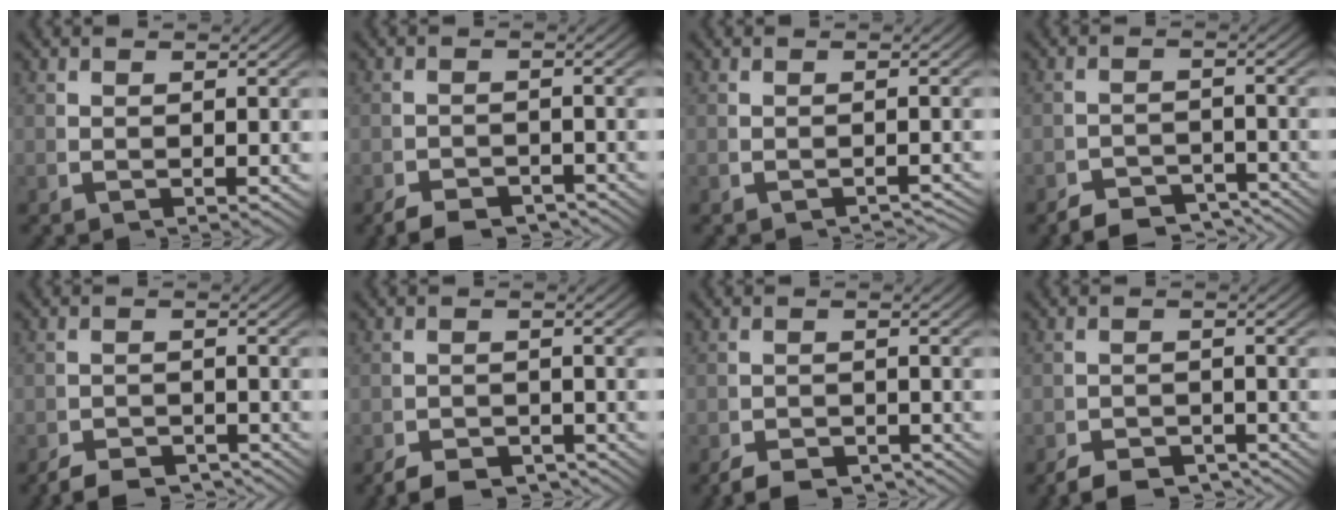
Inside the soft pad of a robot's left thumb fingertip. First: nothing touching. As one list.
[{"total": 3.2, "force": [-2.9, 1.1, 0.9], "torque": [-0.001, -0.012, -0.050]}, {"total": 3.5, "force": [-3.4, 0.6, 0.6], "torque": [-0.001, -0.003, -0.051]}, {"total": 5.0, "force": [-3.9, 2.4, 1.9], "torque": [-0.020, -0.023, -0.065]}, {"total": 3.5, "force": [-3.2, 1.0, 0.9], "torque": [0.000, -0.011, -0.056]}, {"total": 3.3, "force": [-2.9, 1.2, 0.9], "torque": [-0.001, -0.012, -0.051]}, {"total": 2.9, "force": [-2.7, 1.0, 0.8], "torque": [-0.002, -0.010, -0.047]}, {"total": 3.9, "force": [-3.4, 1.4, 1.1], "torque": [-0.003, -0.014, -0.057]}]